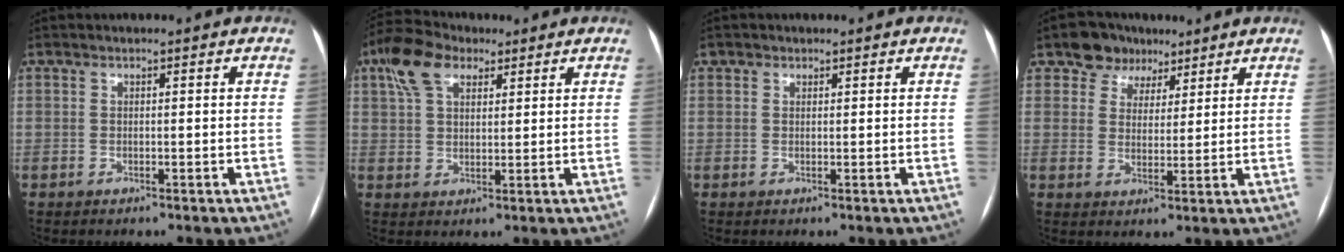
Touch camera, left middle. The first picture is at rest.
{"total": 7.8, "force": [4.3, 4.3, 4.9], "torque": [-0.113, 0.033, 0.080]}
{"total": 0.7, "force": [0.4, 0.5, 0.0], "torque": [0.005, 0.000, 0.004]}
{"total": 6.1, "force": [4.1, 4.5, 0.6], "torque": [-0.009, 0.016, 0.067]}